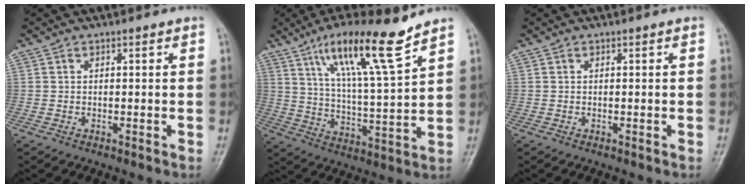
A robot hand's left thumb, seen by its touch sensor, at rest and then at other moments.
{"total": 15.3, "force": [10.2, 1.5, 11.3], "torque": [-0.192, -0.054, 0.182]}
{"total": 0.0}